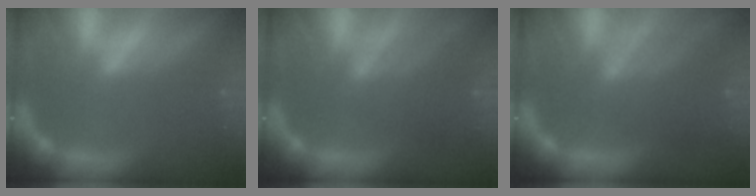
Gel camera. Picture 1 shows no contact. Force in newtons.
{"total": 4.0}
{"total": 5.0}